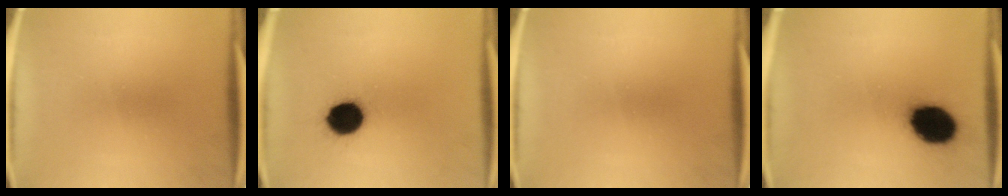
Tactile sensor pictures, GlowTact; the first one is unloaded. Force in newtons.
{"total": 11.1}
{"total": 0.0}
{"total": 14.4}